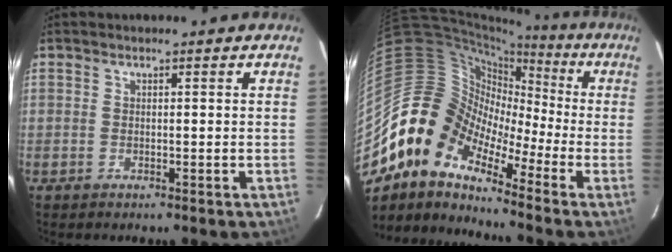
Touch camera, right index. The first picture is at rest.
{"total": 11.5, "force": [-7.0, 7.7, 4.9], "torque": [-0.079, 0.023, -0.165]}